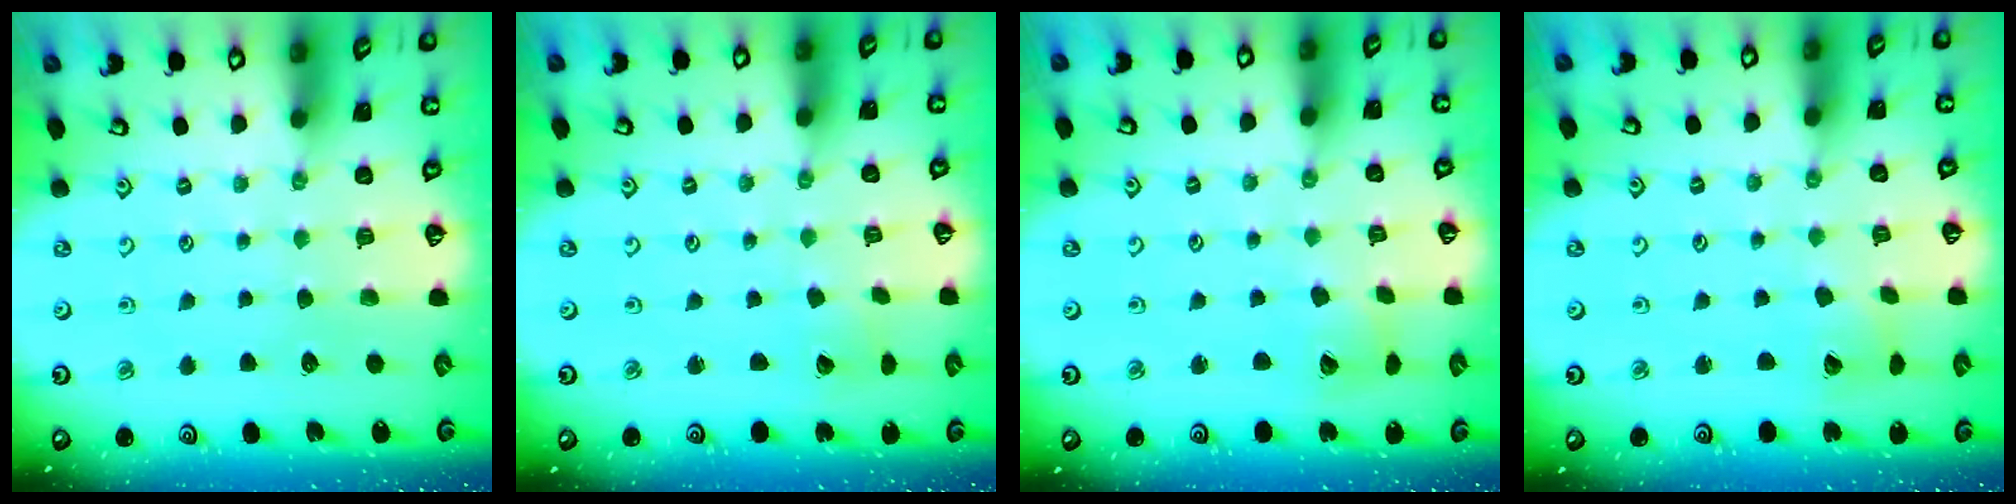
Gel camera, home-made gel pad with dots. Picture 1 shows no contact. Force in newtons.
{"total": 2.1, "press": 2.1, "slide": 0.2}
{"total": 5.4, "press": 5.3, "slide": 0.6}
{"total": 4.5, "press": 4.4, "slide": 0.6}